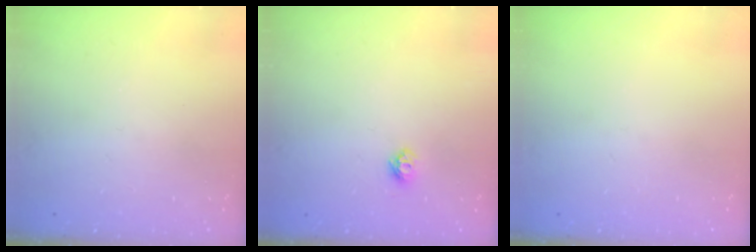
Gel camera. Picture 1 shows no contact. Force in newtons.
{"total": 5.8, "press": 5.8, "slide": 0.7}
{"total": 0.0}